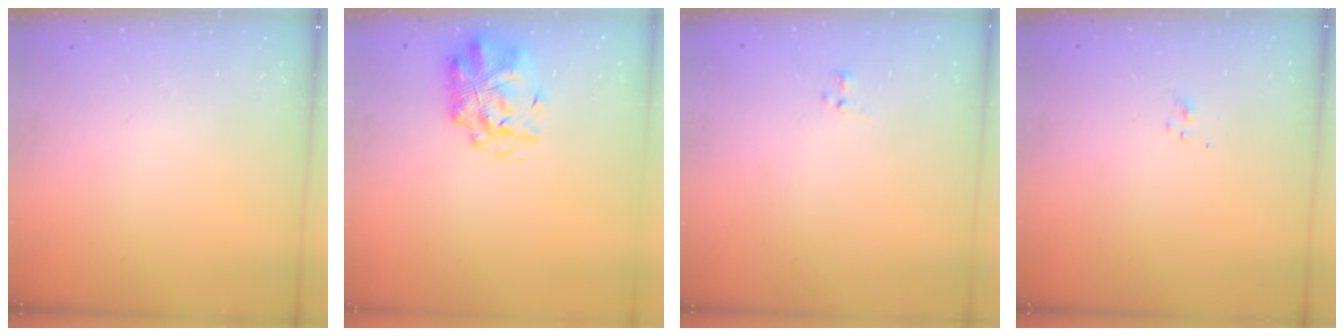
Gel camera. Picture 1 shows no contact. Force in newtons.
{"total": 3.0, "press": 2.9, "slide": 0.7}
{"total": 1.2, "press": 1.1, "slide": 0.6}
{"total": 0.7, "press": 0.7, "slide": 0.3}